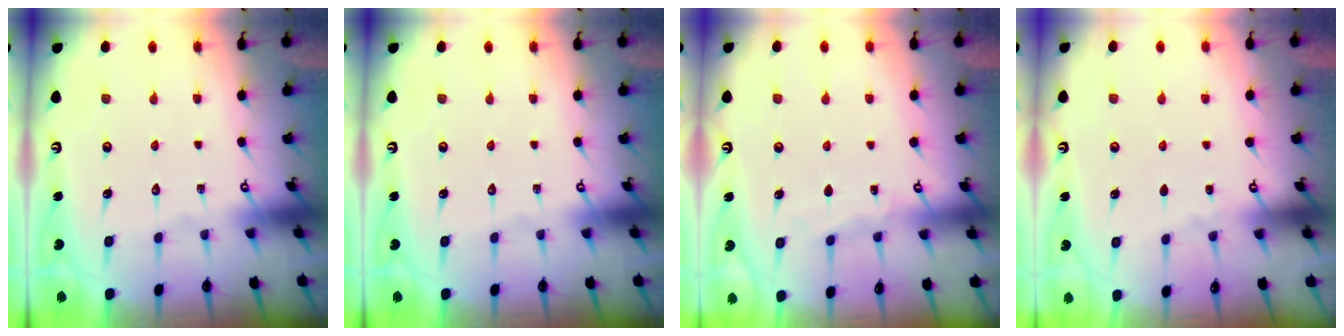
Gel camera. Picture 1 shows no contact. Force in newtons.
{"total": 0.0}
{"total": 4.1, "press": 4.0, "slide": 0.5}
{"total": 2.4, "press": 2.4, "slide": 0.5}